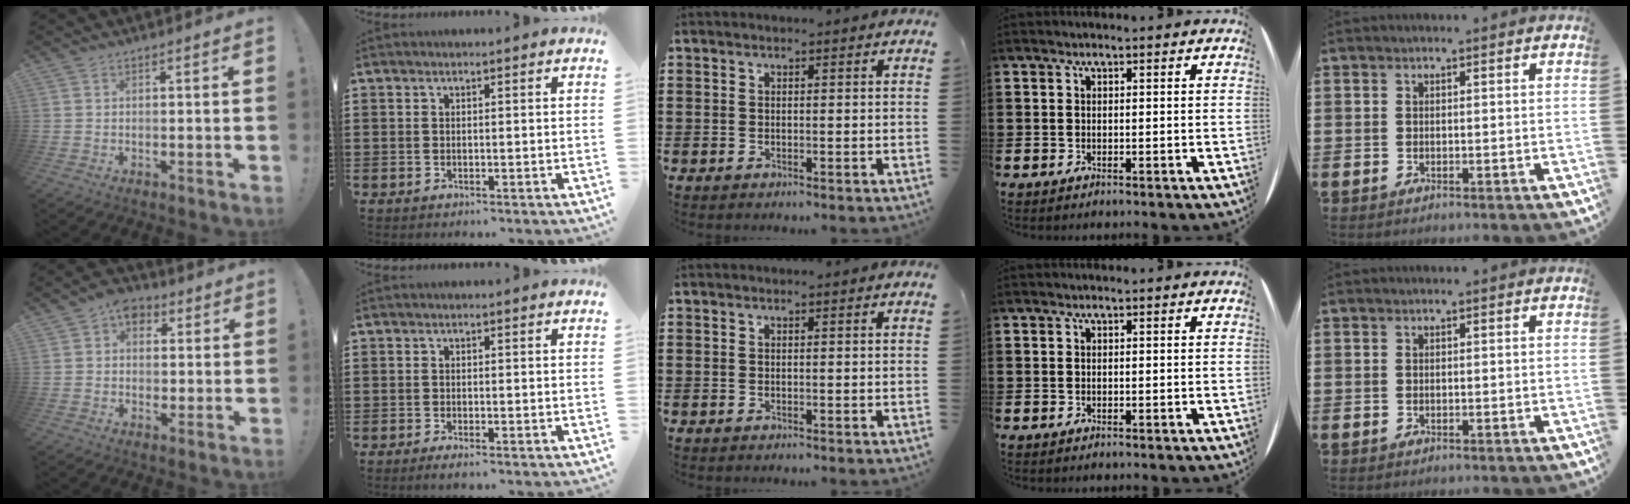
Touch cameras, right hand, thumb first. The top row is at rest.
{"thumb": {"total": 6.6, "force": [2.1, 5.6, 2.8], "torque": [-0.023, -0.006, 0.037]}, "index": {"total": 0.6, "force": [-0.5, 0.0, 0.4], "torque": [-0.008, -0.004, -0.008]}}